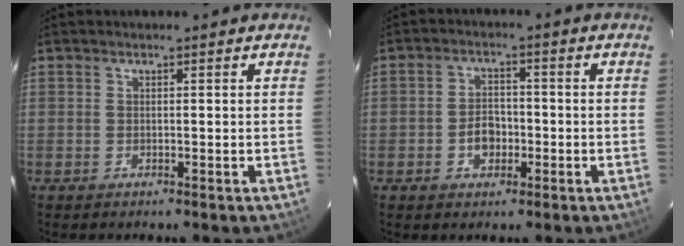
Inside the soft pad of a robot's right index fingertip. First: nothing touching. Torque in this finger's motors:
{"motor_torque": [0.91, 0.26, 0.07, 0.01]}